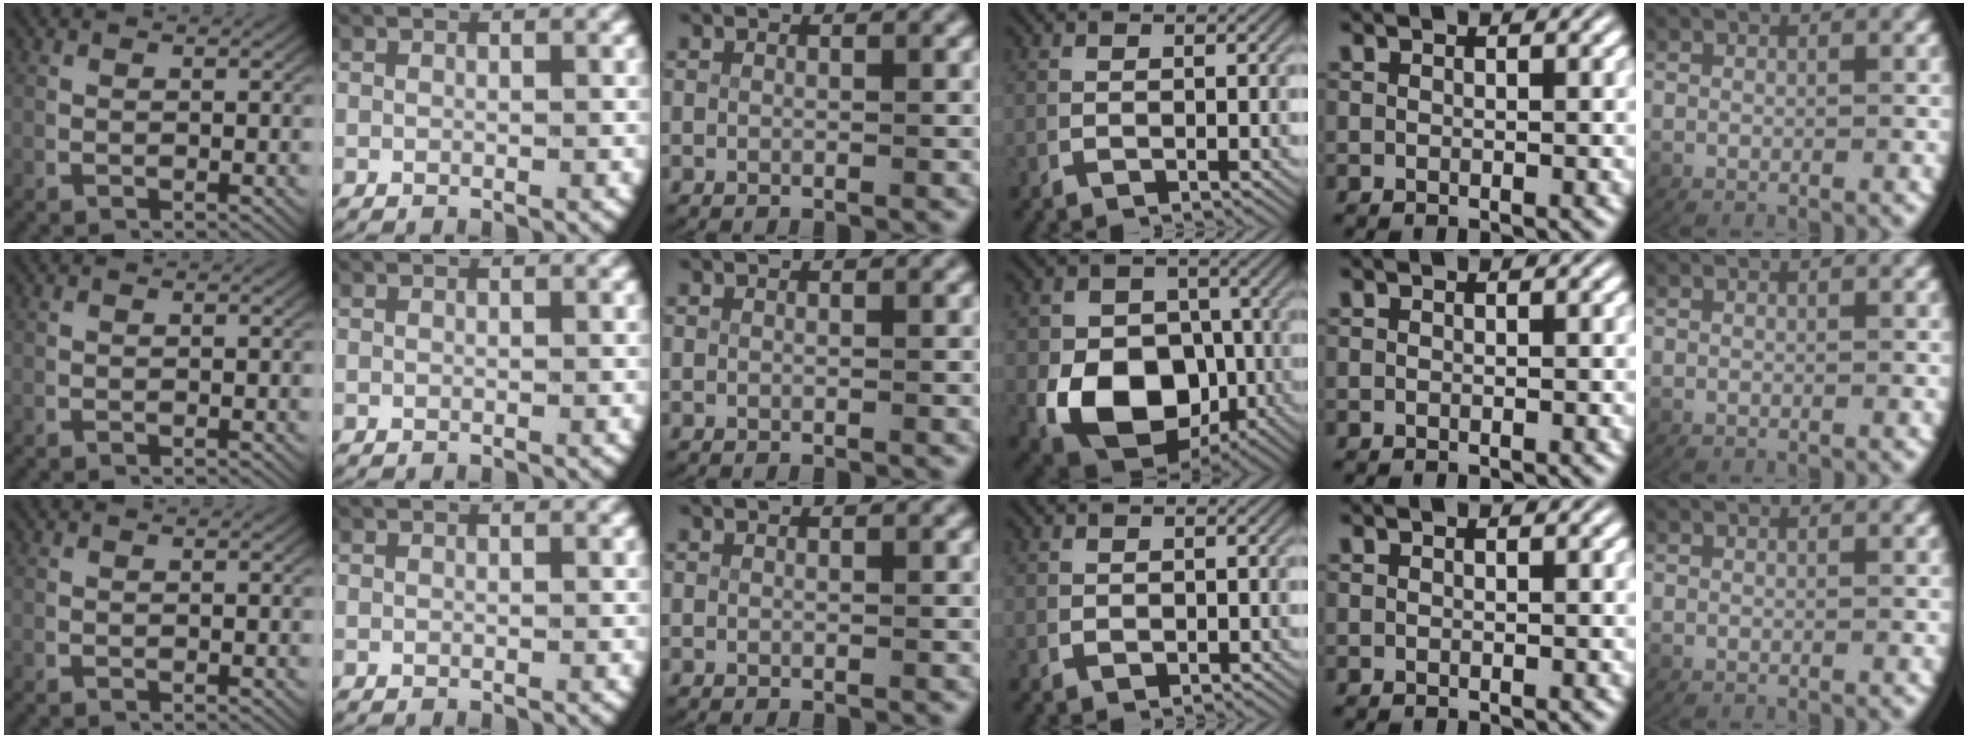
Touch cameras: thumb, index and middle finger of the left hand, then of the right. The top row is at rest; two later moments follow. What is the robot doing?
{"motion": "lift_and_place", "object": "paper towel"}